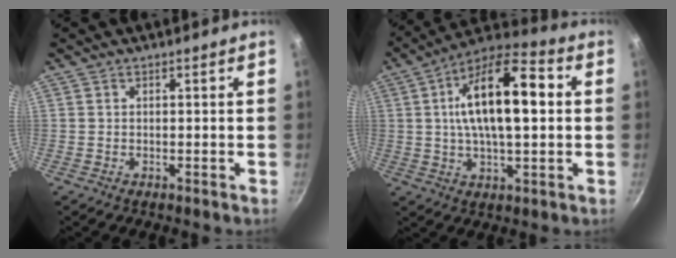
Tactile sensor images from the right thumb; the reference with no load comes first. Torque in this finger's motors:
{"motor_torque": [0.41, 4.30, 1.84, 0.59, 0.17]}